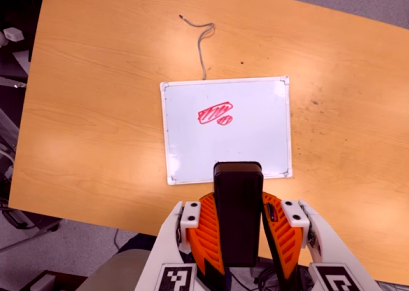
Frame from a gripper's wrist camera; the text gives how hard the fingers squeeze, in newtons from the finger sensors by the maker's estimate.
{"total": 9.1, "left": 7.6, "right": 10.6}